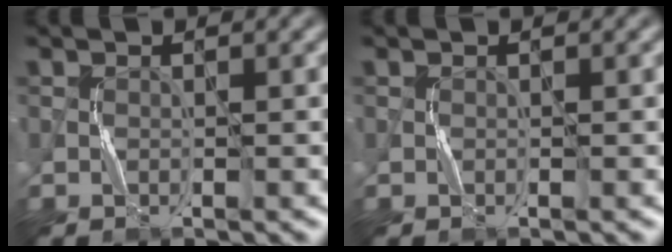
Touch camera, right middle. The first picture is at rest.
{"total": 0.0}